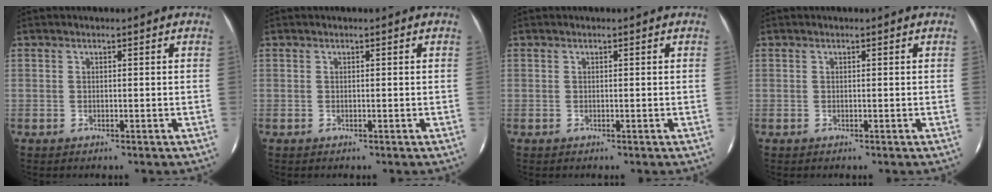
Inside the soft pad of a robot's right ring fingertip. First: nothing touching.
{"total": 0.0}
{"total": 0.0}
{"total": 0.0}